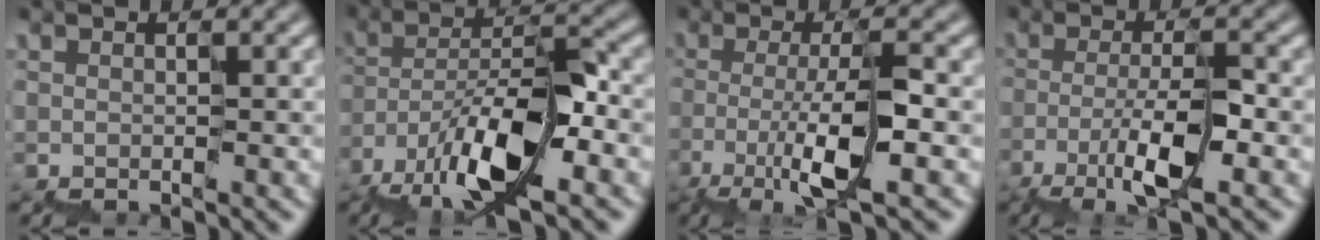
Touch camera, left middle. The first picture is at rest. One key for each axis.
{"total": 8.4, "fx": -5.3, "fy": 2.4, "fz": 6.1, "tx": -0.107, "ty": 0.018, "tz": -0.101}
{"total": 5.2, "fx": -1.4, "fy": 1.0, "fz": 4.9, "tx": -0.087, "ty": 0.000, "tz": -0.026}
{"total": 4.3, "fx": -1.8, "fy": 0.9, "fz": 3.9, "tx": -0.069, "ty": 0.003, "tz": -0.034}